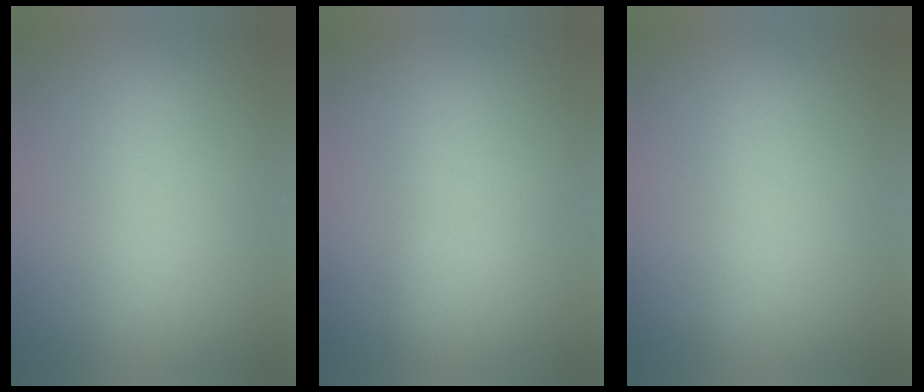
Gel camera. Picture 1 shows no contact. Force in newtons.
{"total": 1.1}
{"total": 0.0}